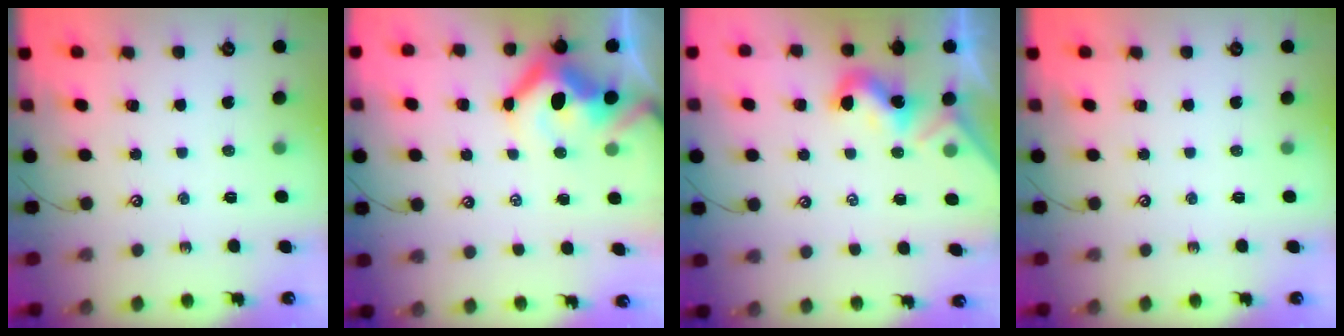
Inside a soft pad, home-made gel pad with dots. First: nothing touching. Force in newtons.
{"total": 11.5, "press": 11.3, "slide": 2.1}
{"total": 1.8, "press": 1.8, "slide": 0.5}
{"total": 0.0}